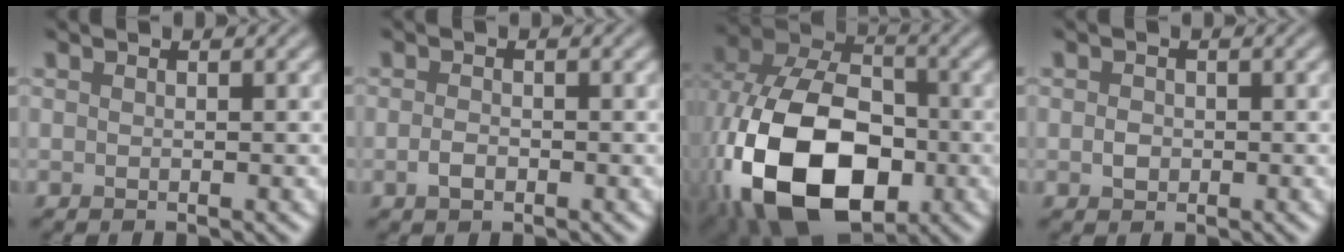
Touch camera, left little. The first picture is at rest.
{"total": 1.3, "force": [-0.6, 0.8, 0.9], "torque": [-0.018, 0.000, -0.015]}
{"total": 17.6, "force": [-5.5, 11.2, 12.3], "torque": [-0.246, -0.029, -0.102]}
{"total": 1.3, "force": [-0.2, 1.1, 0.6], "torque": [-0.012, -0.001, -0.010]}